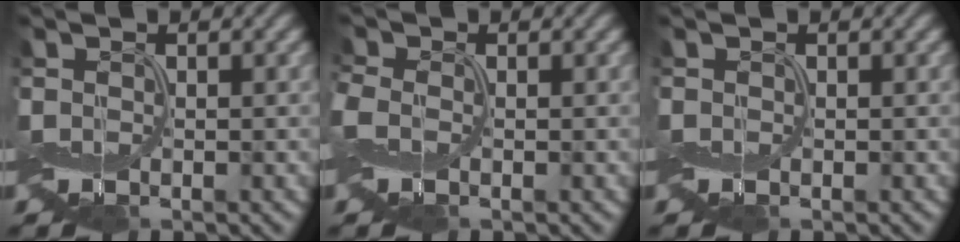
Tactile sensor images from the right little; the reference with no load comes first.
{"total": 1.3, "force": [-0.6, 0.9, 0.8], "torque": [-0.026, 0.003, -0.012]}
{"total": 0.0}